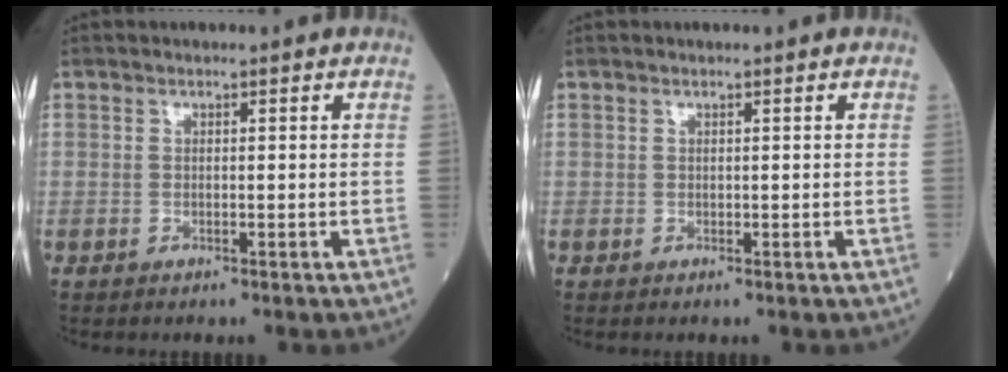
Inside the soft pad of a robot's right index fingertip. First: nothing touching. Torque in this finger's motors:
{"motor_torque": [0.03, -0.02, 0.00, 0.00]}